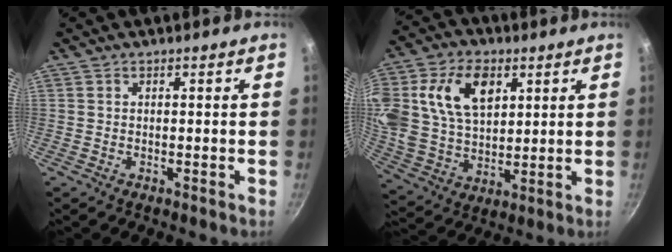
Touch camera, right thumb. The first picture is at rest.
{"total": 18.4, "force": [6.1, 12.2, 12.3], "torque": [-0.228, -0.002, 0.116]}